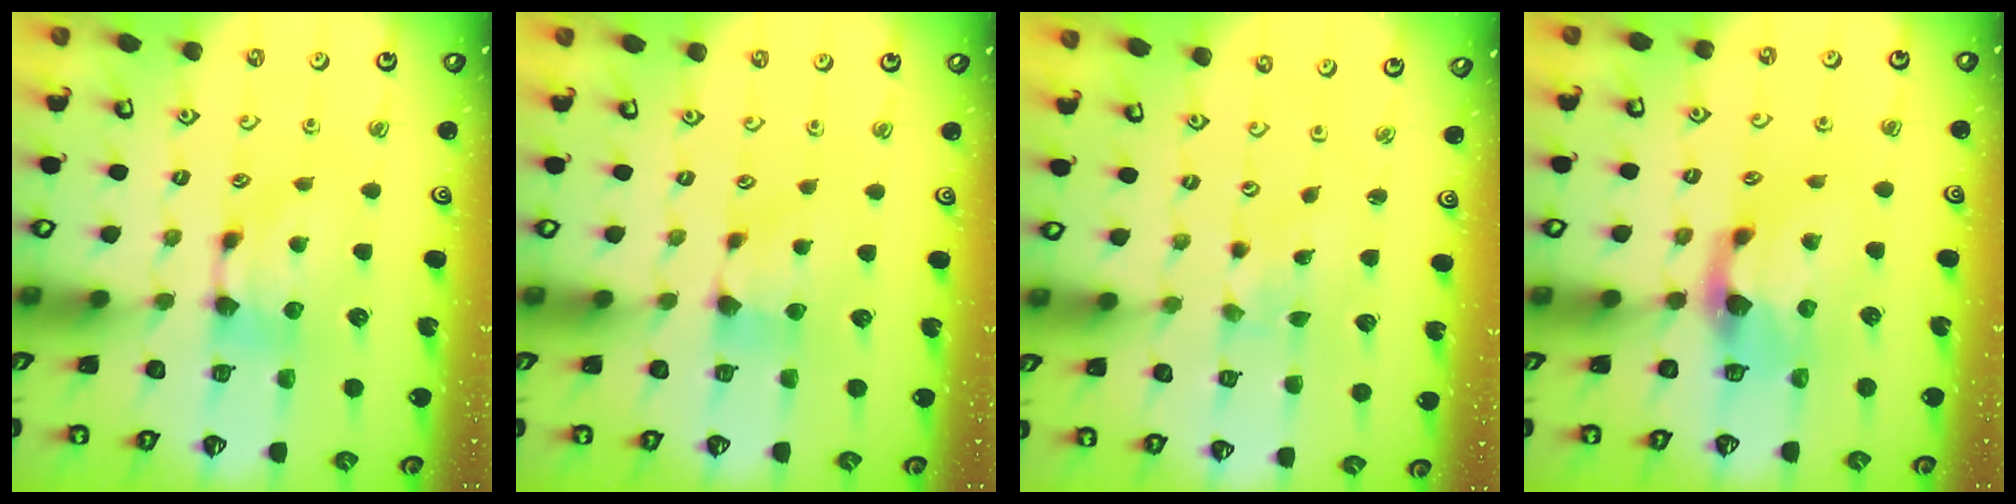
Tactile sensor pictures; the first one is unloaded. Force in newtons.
{"total": 0.6, "press": 0.2, "slide": 0.5}
{"total": 5.4, "press": 5.4, "slide": 0.7}
{"total": 2.3, "press": 2.1, "slide": 0.8}